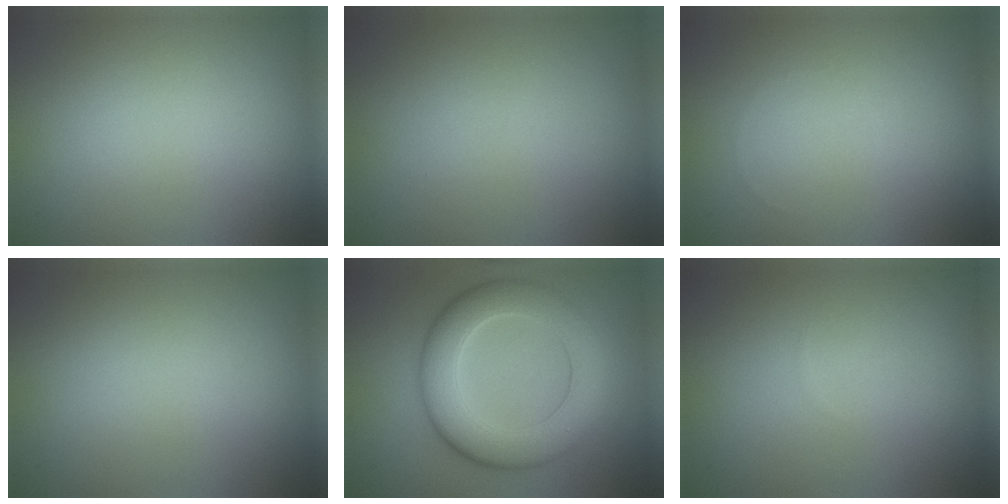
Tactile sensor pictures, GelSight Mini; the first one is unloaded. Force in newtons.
{"total": 0.0}
{"total": 0.0}
{"total": 0.0}
{"total": 8.1, "press": 8.1, "slide": 0.4}
{"total": 0.0}